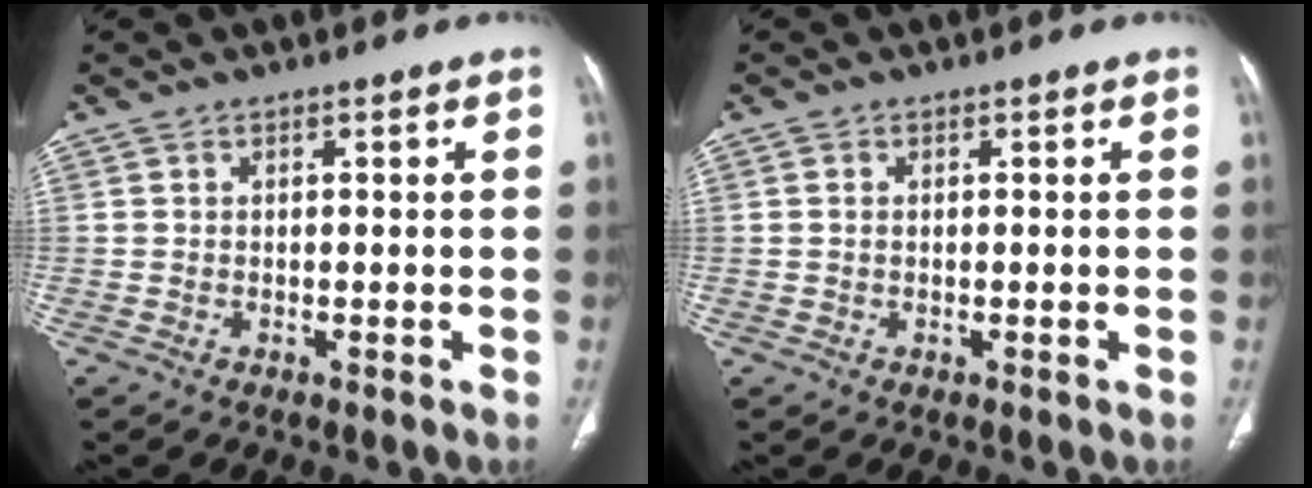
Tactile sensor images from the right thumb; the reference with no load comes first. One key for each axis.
{"total": 0.6, "fx": 0.0, "fy": 0.4, "fz": 0.4, "tx": -0.010, "ty": 0.002, "tz": 0.002}